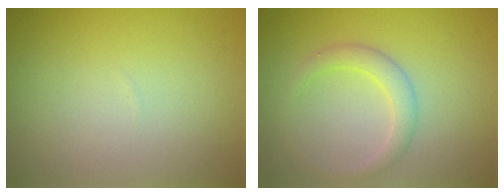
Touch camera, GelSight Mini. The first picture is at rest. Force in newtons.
{"total": 2.2, "press": 2.2, "slide": 0.1}